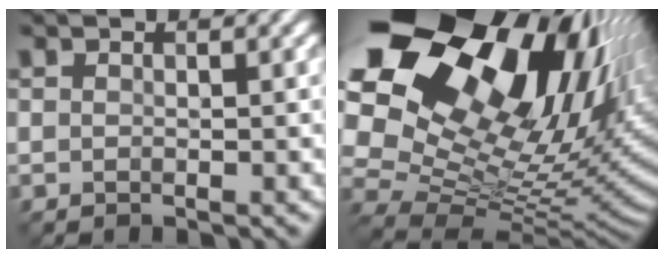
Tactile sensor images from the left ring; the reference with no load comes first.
{"total": 19.3, "force": [8.9, 11.5, 12.7], "torque": [-0.224, 0.027, 0.162]}